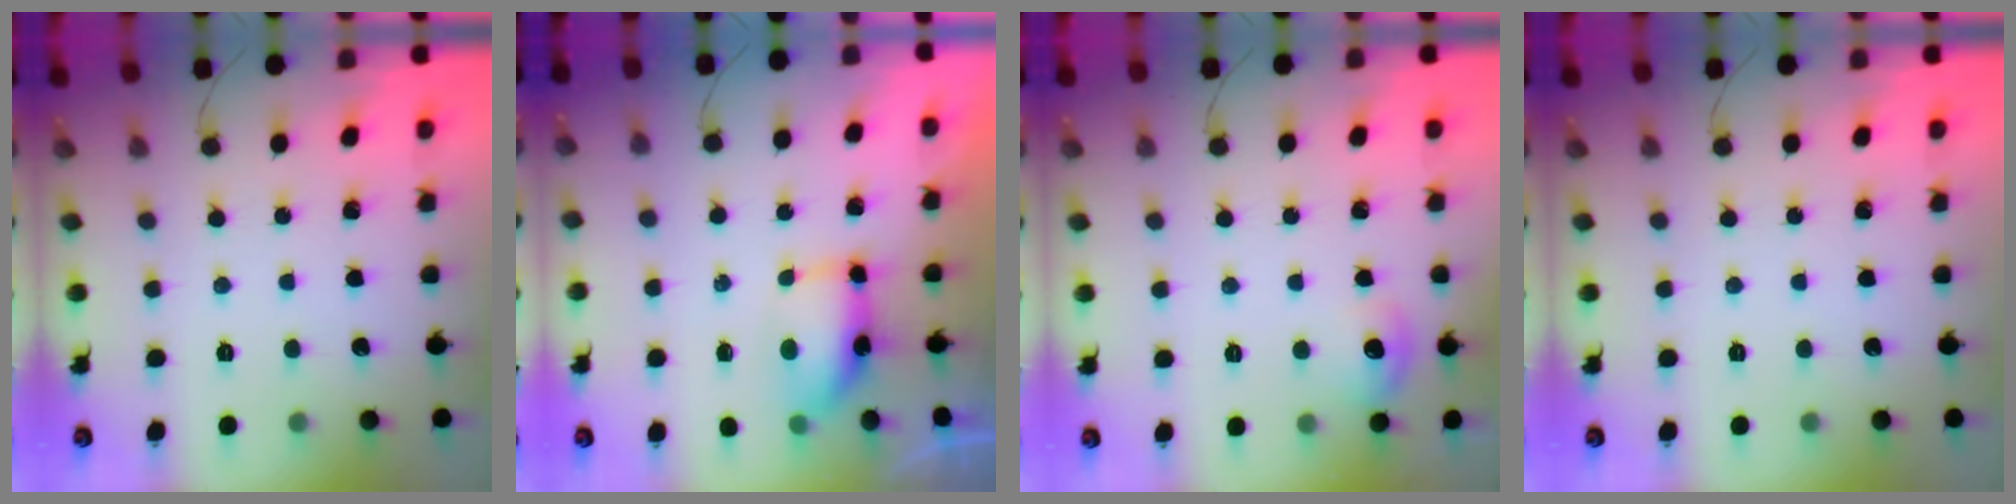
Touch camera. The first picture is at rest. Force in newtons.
{"total": 6.7, "press": 6.6, "slide": 0.5}
{"total": 7.9, "press": 6.9, "slide": 3.9}
{"total": 0.0}